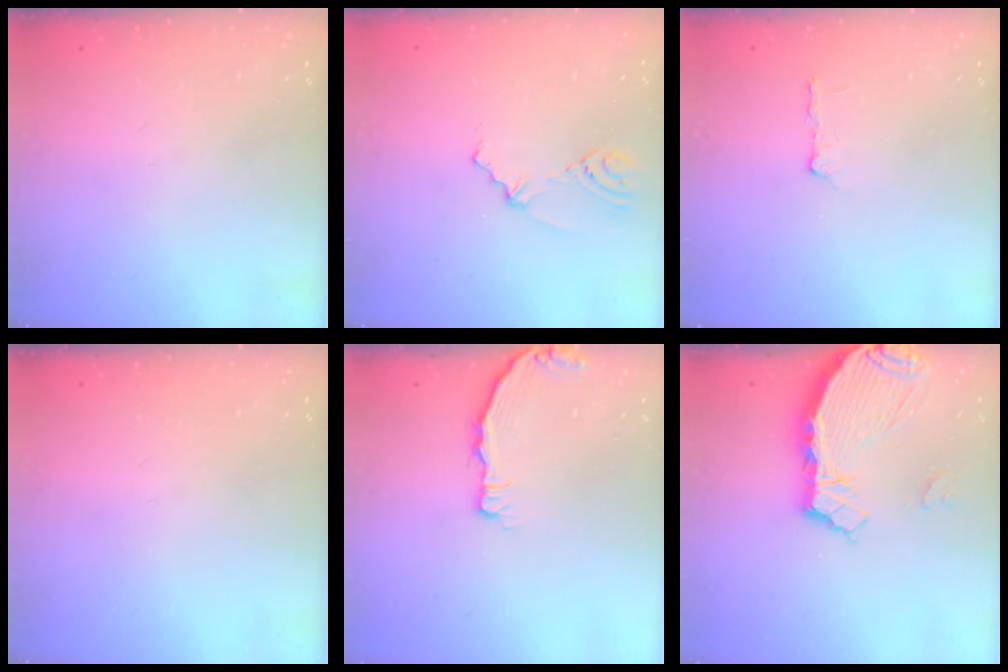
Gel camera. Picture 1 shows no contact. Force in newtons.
{"total": 2.3, "press": 1.7, "slide": 1.5}
{"total": 2.4, "press": 2.3, "slide": 0.4}
{"total": 0.0}
{"total": 3.2, "press": 3.2, "slide": 0.3}
{"total": 6.4, "press": 6.4, "slide": 0.8}